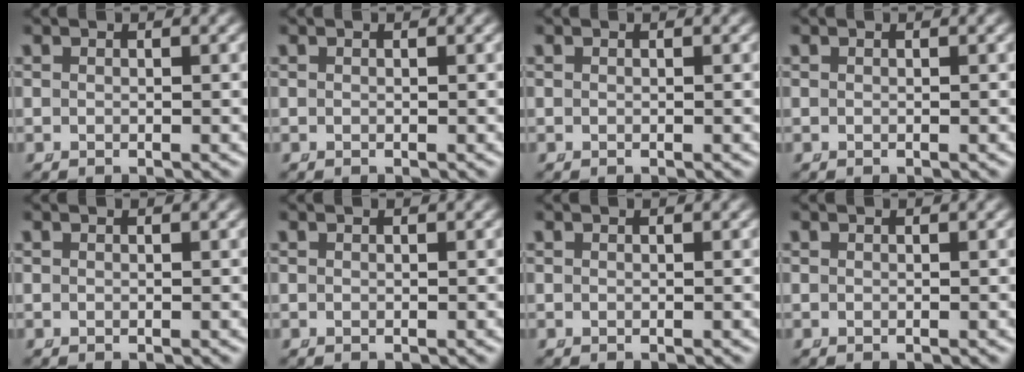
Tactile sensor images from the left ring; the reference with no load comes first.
{"total": 0.0}
{"total": 0.0}
{"total": 0.0}
{"total": 0.0}
{"total": 0.0}
{"total": 0.0}
{"total": 0.0}